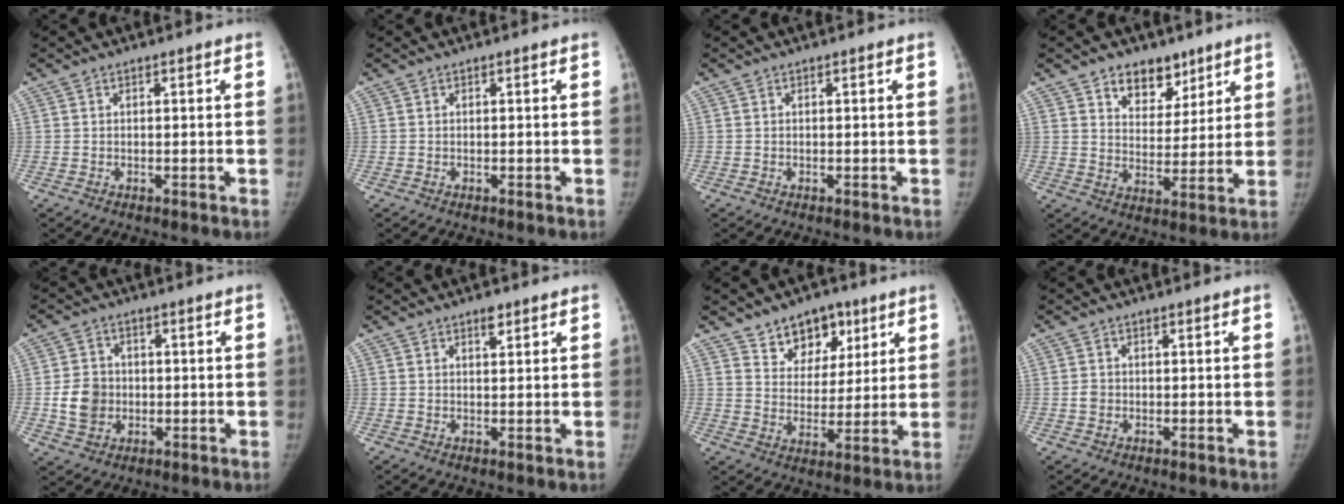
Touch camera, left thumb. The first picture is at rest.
{"total": 0.0}
{"total": 0.0}
{"total": 9.3, "force": [6.1, 5.9, 3.6], "torque": [-0.016, -0.036, 0.100]}
{"total": 7.2, "force": [-0.7, 6.2, 3.5], "torque": [-0.042, 0.006, -0.011]}
{"total": 2.1, "force": [1.4, 0.8, 1.3], "torque": [-0.013, -0.007, 0.021]}
{"total": 10.5, "force": [6.5, 7.2, 4.0], "torque": [-0.018, -0.032, 0.108]}
{"total": 1.6, "force": [-0.2, 1.5, 0.7], "torque": [-0.007, 0.003, -0.002]}